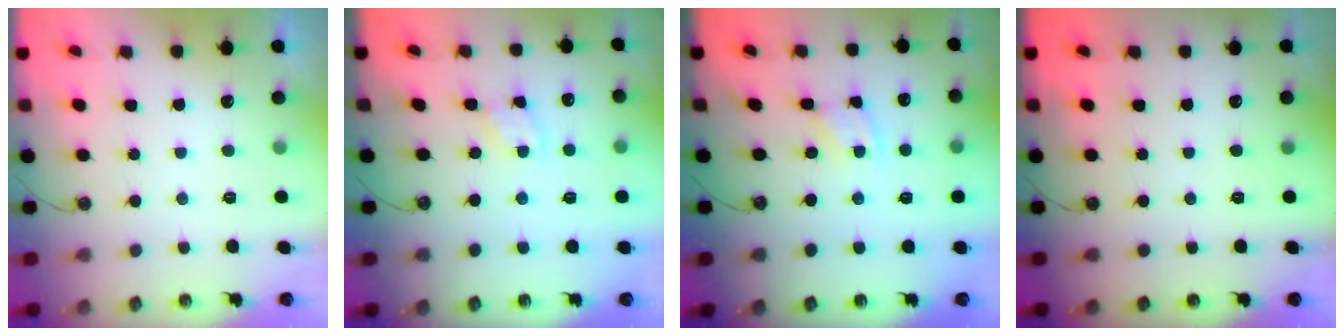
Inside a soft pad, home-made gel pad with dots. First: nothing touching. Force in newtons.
{"total": 1.7, "press": 1.7, "slide": 0.3}
{"total": 1.9, "press": 1.9, "slide": 0.3}
{"total": 0.0}